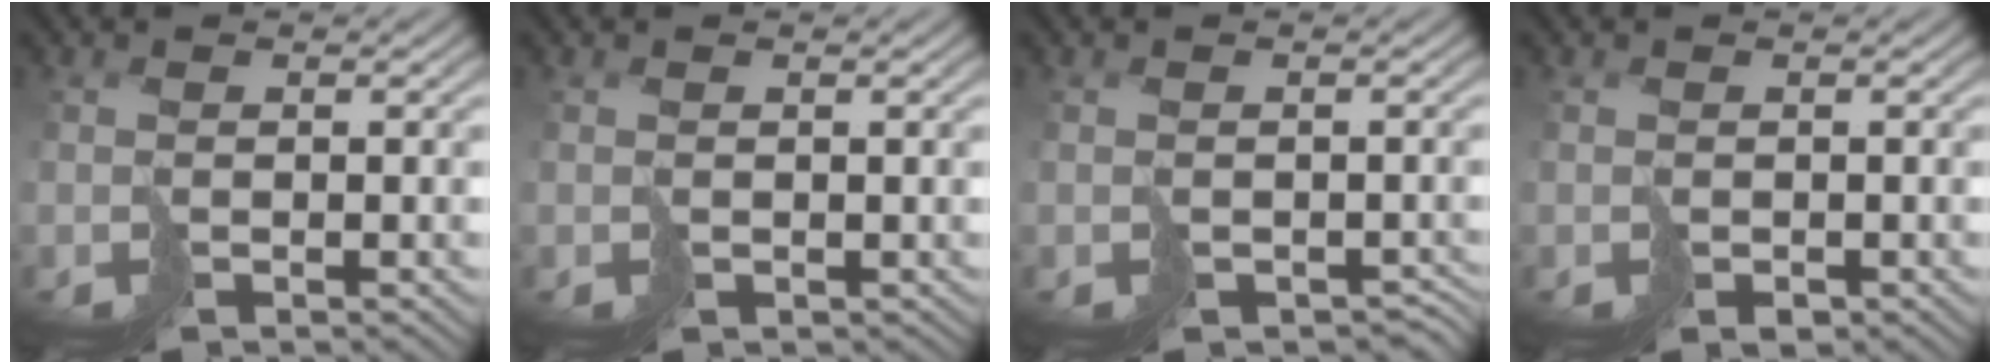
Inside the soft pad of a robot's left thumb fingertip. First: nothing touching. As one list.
[{"total": 0.6, "force": [0.1, 0.5, 0.1], "torque": [-0.006, -0.002, 0.007]}, {"total": 2.7, "force": [-1.7, 1.6, 1.3], "torque": [-0.018, -0.011, -0.014]}, {"total": 0.8, "force": [-0.4, 0.6, 0.3], "torque": [-0.007, -0.003, -0.005]}]